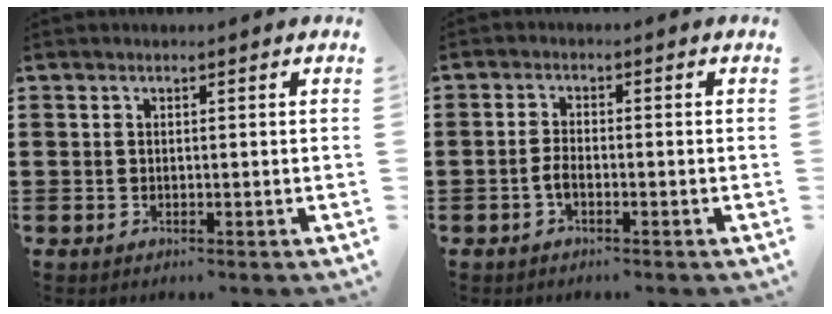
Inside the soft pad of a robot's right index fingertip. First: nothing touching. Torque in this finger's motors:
{"motor_torque": [0.22, 0.53, 0.14, 0.02]}